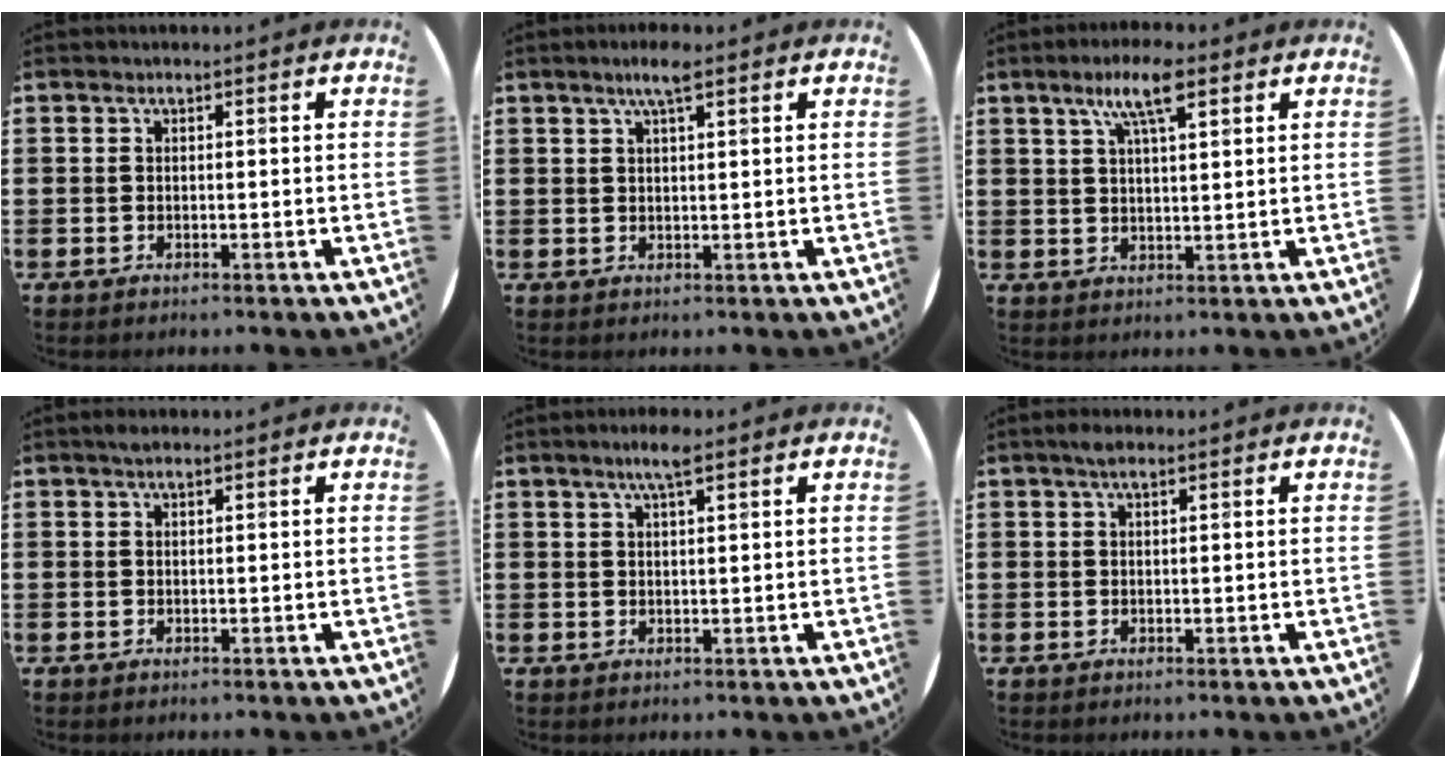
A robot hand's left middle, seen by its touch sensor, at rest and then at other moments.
{"total": 3.5, "force": [2.4, 0.5, 2.5], "torque": [-0.053, 0.008, 0.041]}
{"total": 6.8, "force": [4.2, 1.8, 5.1], "torque": [-0.094, 0.004, 0.069]}
{"total": 0.9, "force": [0.7, 0.3, 0.5], "torque": [-0.011, 0.003, 0.012]}
{"total": 3.5, "force": [2.4, 0.5, 2.4], "torque": [-0.042, 0.003, 0.040]}
{"total": 1.4, "force": [0.9, 0.4, 1.0], "torque": [-0.021, 0.004, 0.015]}